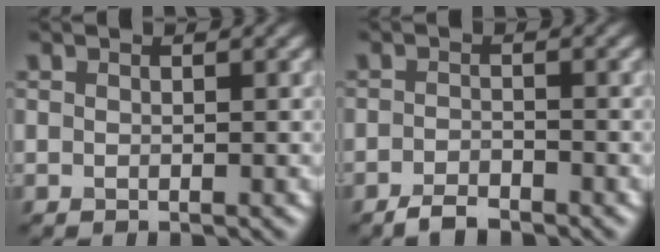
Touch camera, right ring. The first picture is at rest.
{"total": 2.1, "force": [-1.8, 0.6, 1.0], "torque": [-0.019, 0.001, -0.037]}